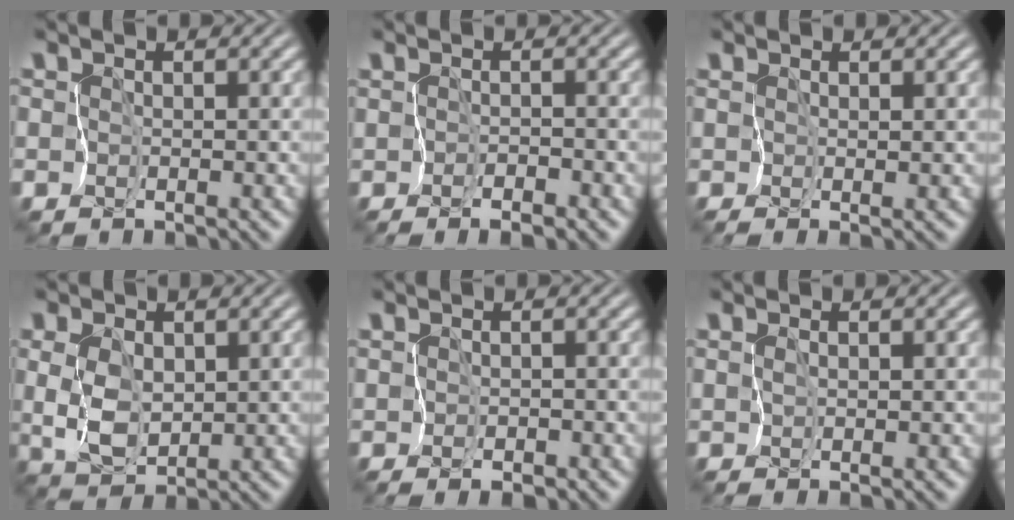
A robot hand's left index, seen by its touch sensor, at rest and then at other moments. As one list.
[{"total": 0.9, "force": [-0.7, -0.7, 0.2], "torque": [-0.013, 0.000, -0.015]}, {"total": 0.8, "force": [0.3, -0.7, -0.1], "torque": [-0.007, 0.001, 0.004]}, {"total": 3.3, "force": [0.5, 1.8, 2.7], "torque": [-0.070, -0.003, 0.014]}, {"total": 0.6, "force": [-0.2, -0.5, 0.2], "torque": [-0.012, -0.003, -0.007]}, {"total": 1.1, "force": [0.2, -1.1, -0.1], "torque": [-0.012, -0.001, 0.003]}]